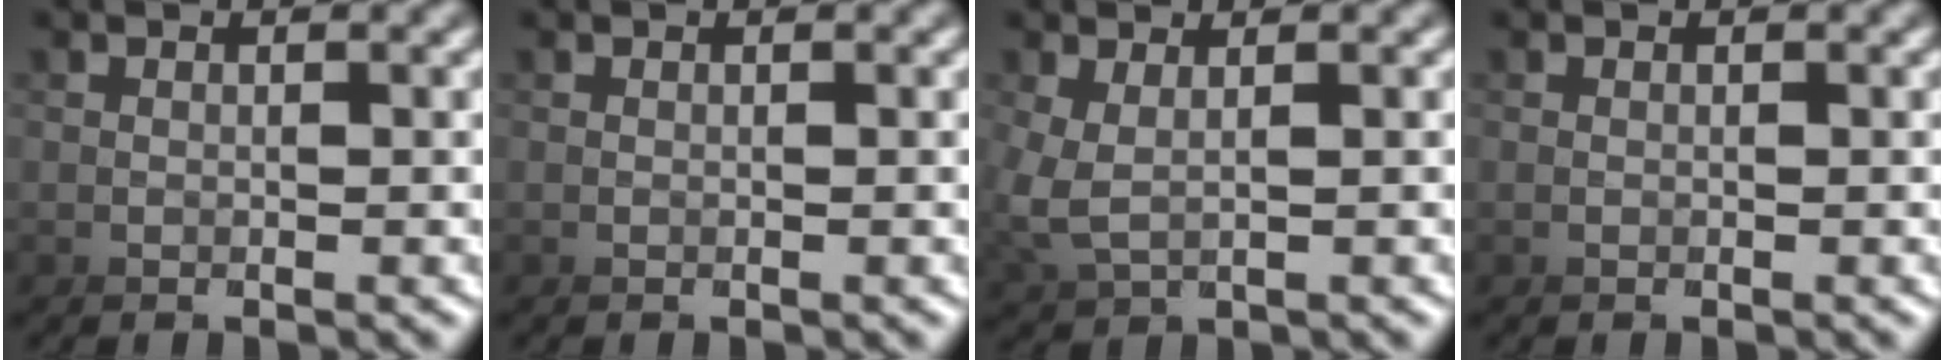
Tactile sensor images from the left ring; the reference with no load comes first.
{"total": 0.0}
{"total": 1.0, "force": [-0.4, 0.1, 1.0], "torque": [-0.049, -0.019, 0.007]}
{"total": 0.0}